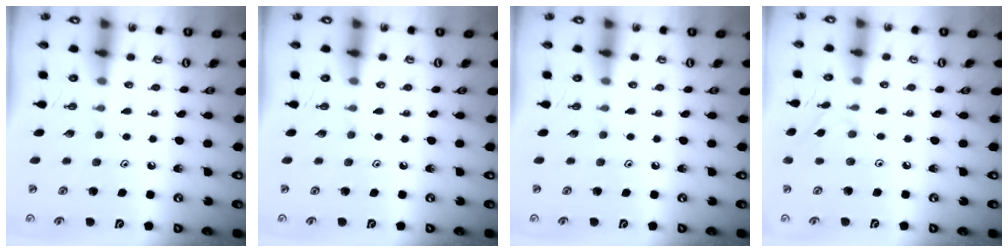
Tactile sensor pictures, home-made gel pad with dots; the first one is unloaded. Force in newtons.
{"total": 0.0}
{"total": 0.0}
{"total": 3.5, "press": 3.5, "slide": 0.5}